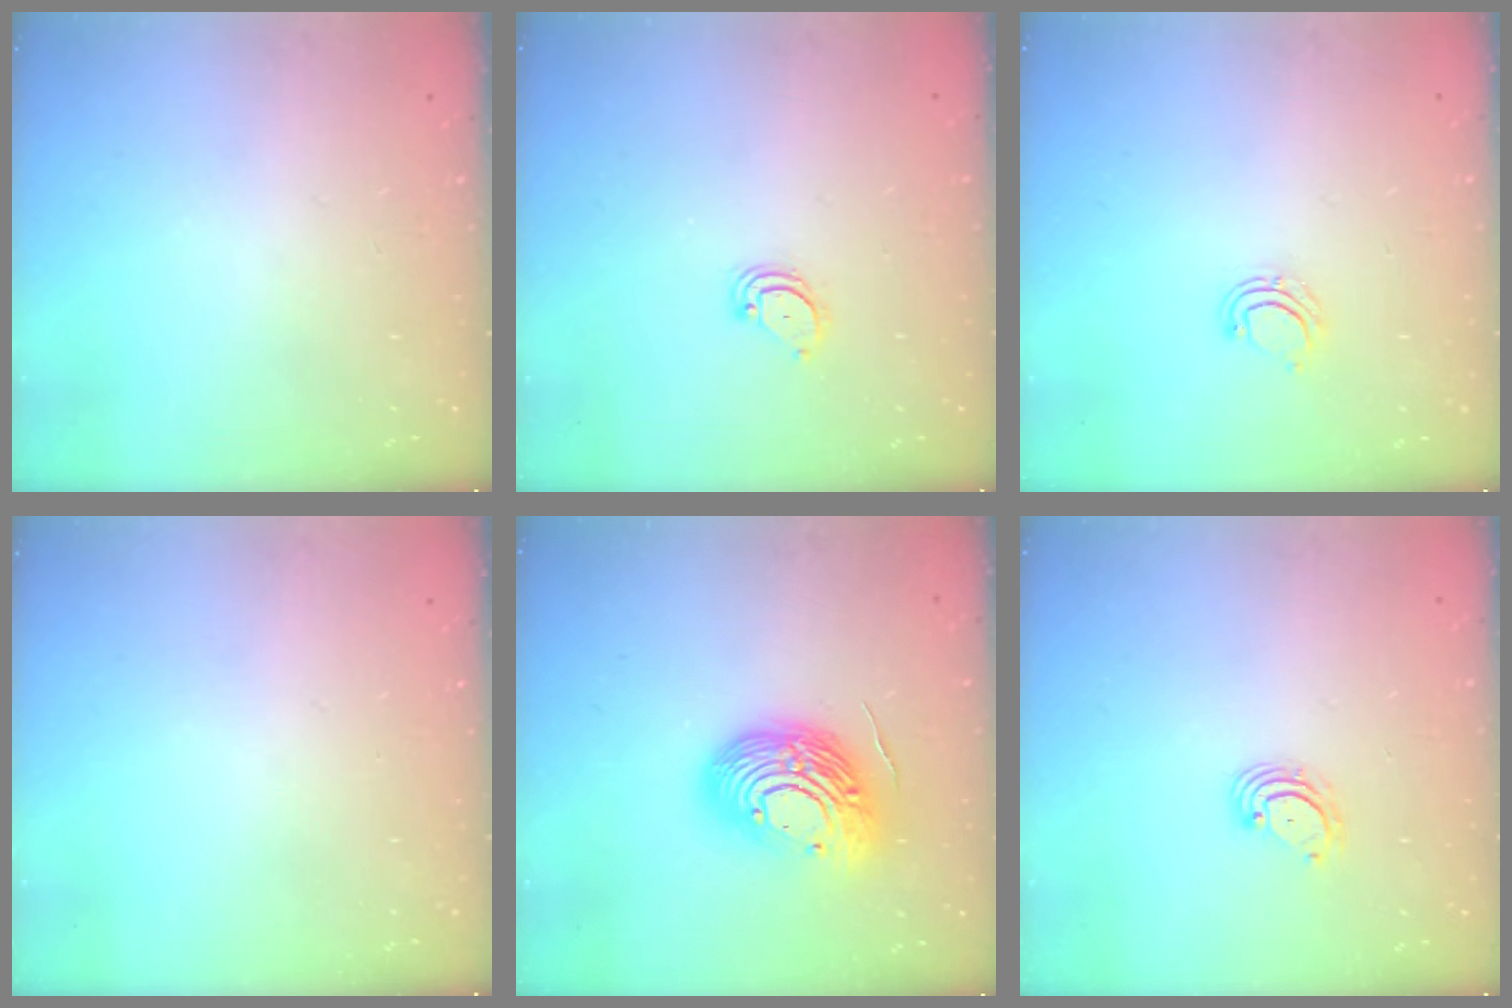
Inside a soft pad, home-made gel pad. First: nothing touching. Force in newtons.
{"total": 3.7, "press": 3.7, "slide": 0.3}
{"total": 5.0, "press": 4.9, "slide": 1.0}
{"total": 0.0}
{"total": 17.3, "press": 17.3, "slide": 1.4}
{"total": 3.2, "press": 3.2, "slide": 0.4}